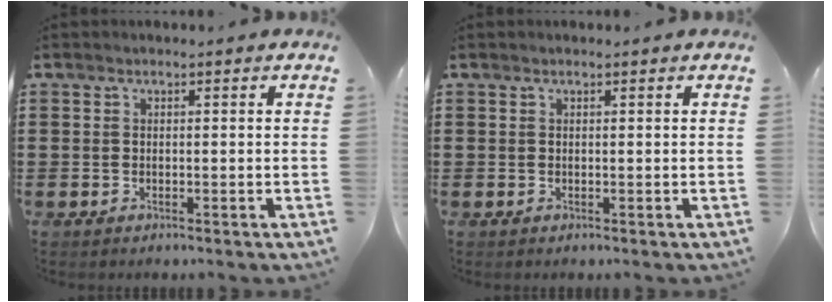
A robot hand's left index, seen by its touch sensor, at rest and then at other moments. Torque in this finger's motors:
{"motor_torque": [0.09, -0.02, -0.02, -0.01]}